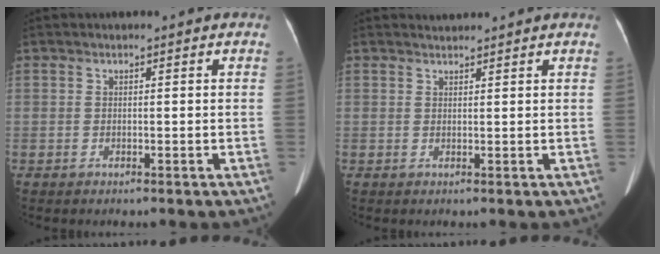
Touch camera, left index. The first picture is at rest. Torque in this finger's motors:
{"motor_torque": [0.50, -1.63, 0.00, -0.03]}